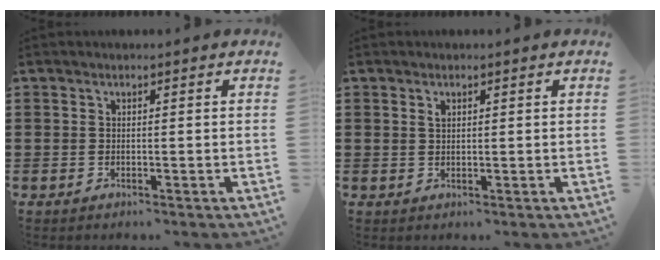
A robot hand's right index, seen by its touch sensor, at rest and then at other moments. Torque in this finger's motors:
{"motor_torque": [0.30, -0.17, 0.02, 0.03]}